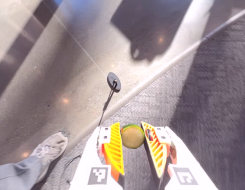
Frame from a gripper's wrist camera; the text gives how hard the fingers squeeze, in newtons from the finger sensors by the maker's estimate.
{"total": 8.1, "left": 7.8, "right": 8.3}